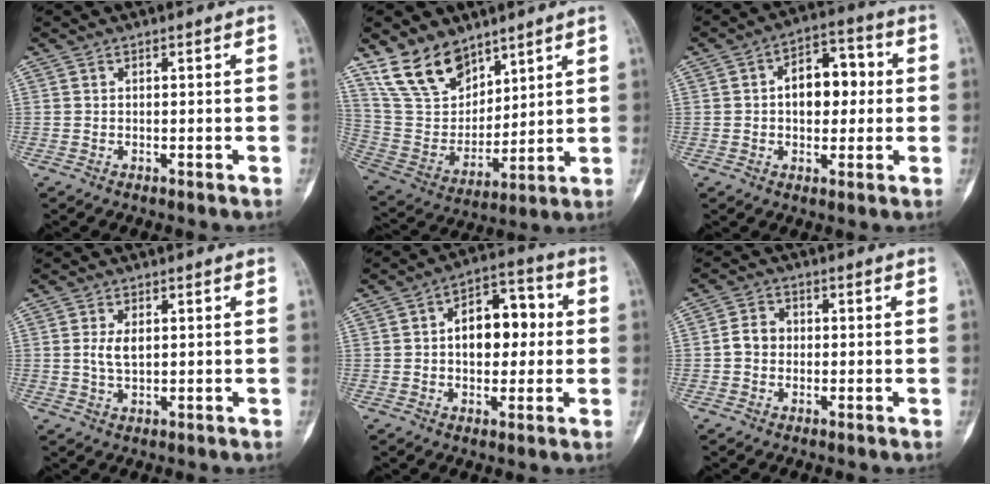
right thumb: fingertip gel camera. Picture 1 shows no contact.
{"total": 14.5, "force": [10.3, 8.2, 6.1], "torque": [-0.090, -0.055, 0.218]}
{"total": 10.6, "force": [0.9, 6.8, 8.1], "torque": [-0.089, 0.026, 0.010]}
{"total": 3.5, "force": [0.7, 1.9, 2.9], "torque": [-0.058, -0.005, 0.016]}
{"total": 11.9, "force": [1.0, 7.5, 9.2], "torque": [-0.101, 0.029, 0.010]}
{"total": 3.9, "force": [-0.3, 3.4, 2.0], "torque": [-0.026, 0.013, -0.013]}